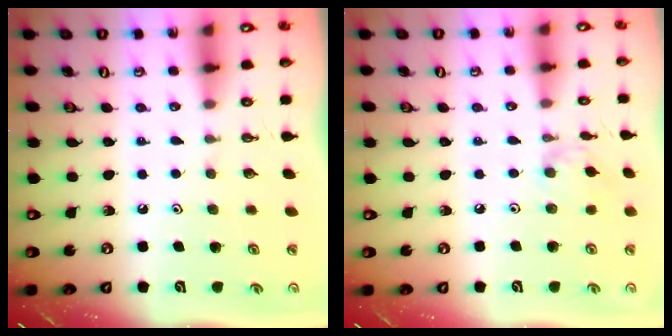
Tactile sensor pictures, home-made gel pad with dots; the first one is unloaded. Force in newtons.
{"total": 4.8, "press": 4.8, "slide": 0.7}